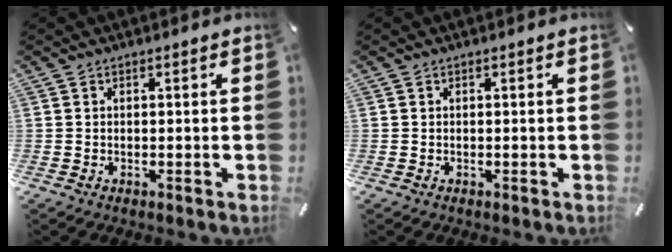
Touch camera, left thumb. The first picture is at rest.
{"total": 0.0}